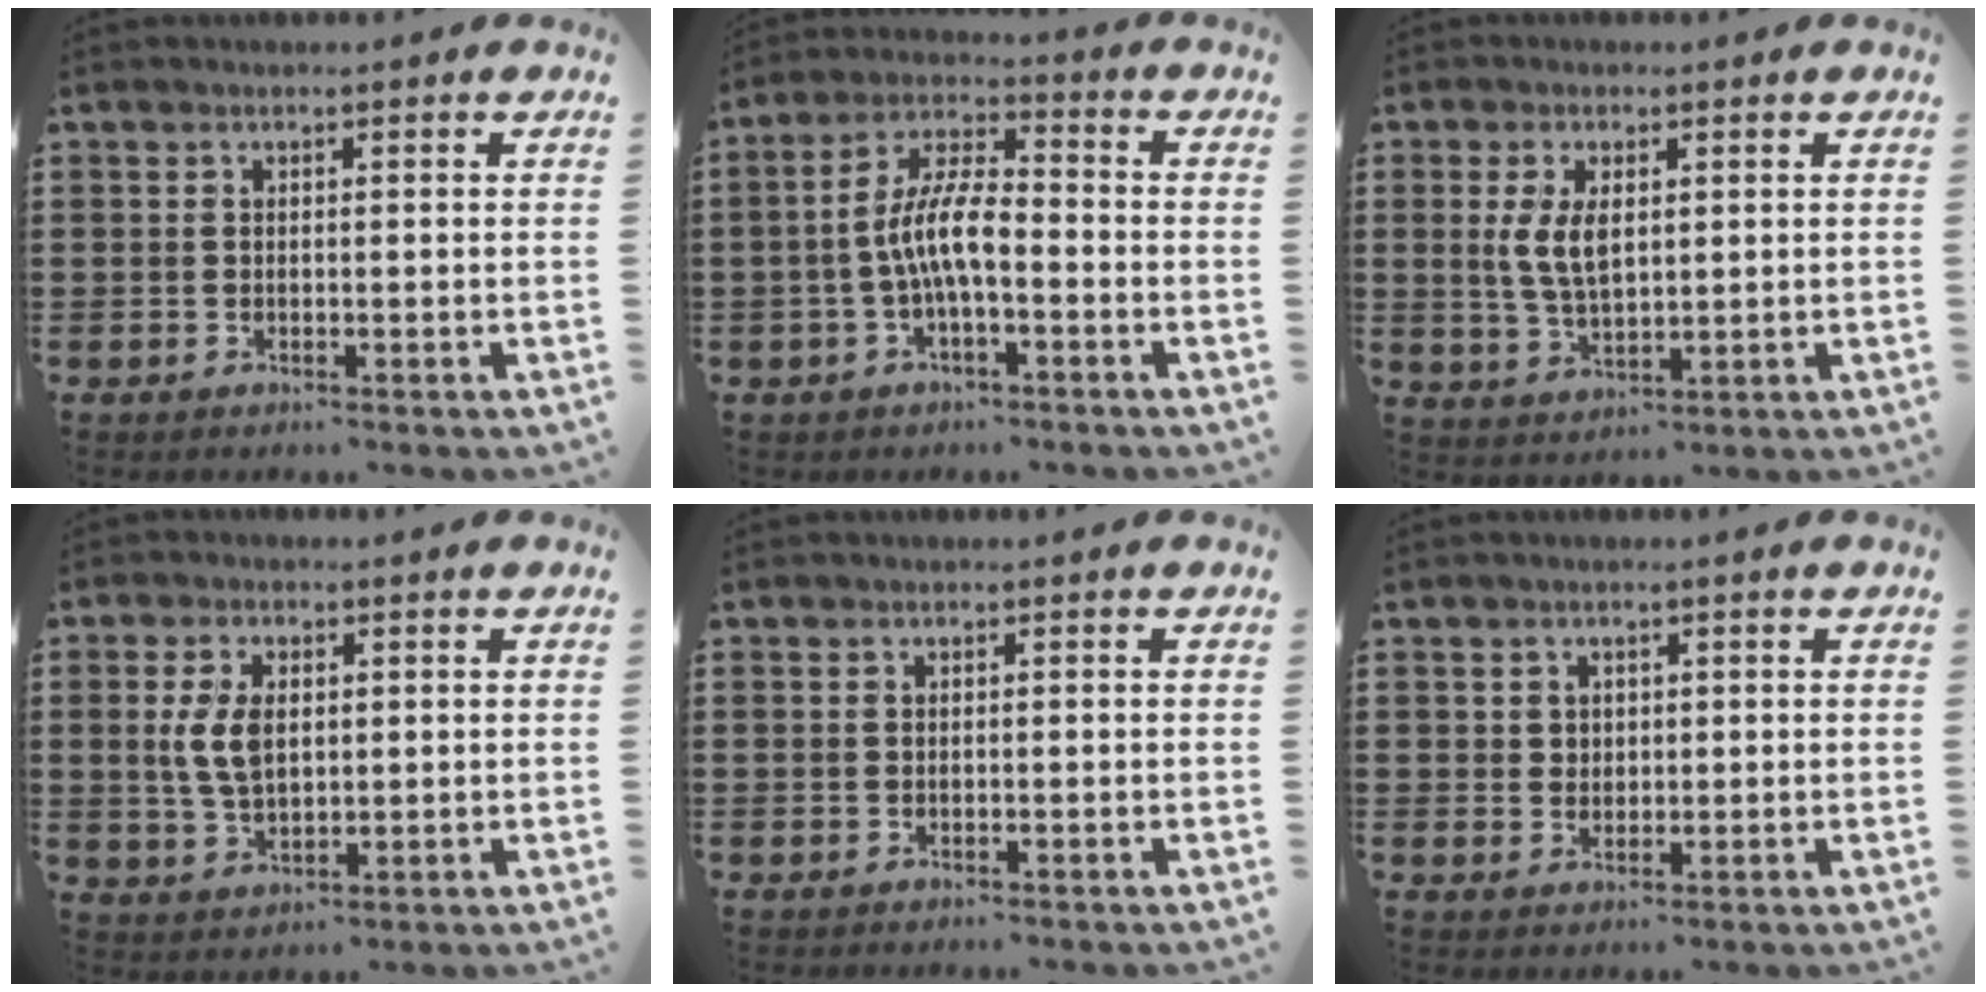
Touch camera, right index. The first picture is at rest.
{"total": 8.3, "force": [-1.9, 2.8, 7.6], "torque": [-0.165, -0.004, -0.042]}
{"total": 5.9, "force": [1.1, 2.9, 5.1], "torque": [-0.112, 0.006, 0.016]}
{"total": 6.0, "force": [0.9, 3.4, 4.9], "torque": [-0.116, 0.006, 0.010]}
{"total": 0.0}
{"total": 1.7, "force": [0.7, 1.5, 0.3], "torque": [-0.010, 0.008, 0.014]}